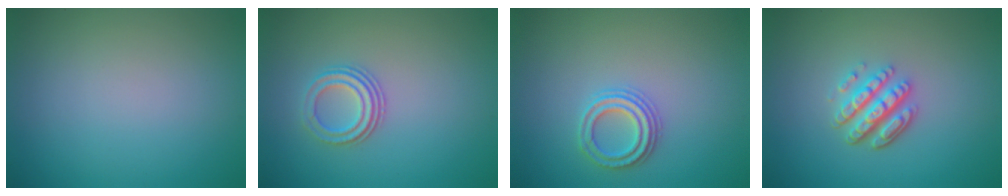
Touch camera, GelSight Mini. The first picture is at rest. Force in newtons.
{"total": 2.8, "press": 2.2, "slide": 1.7}
{"total": 2.3, "press": 2.3, "slide": 0.3}
{"total": 4.3, "press": 3.3, "slide": 2.7}